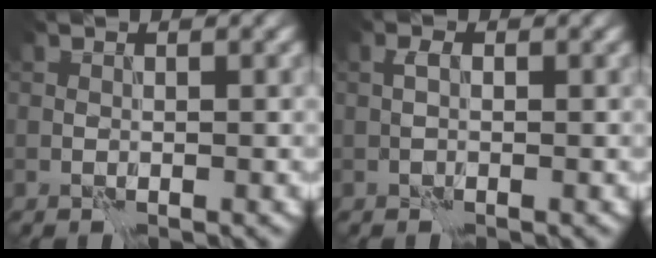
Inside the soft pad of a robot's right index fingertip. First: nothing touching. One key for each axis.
{"total": 0.5, "fx": 0.0, "fy": 0.3, "fz": 0.5, "tx": -0.008, "ty": 0.003, "tz": -0.003}